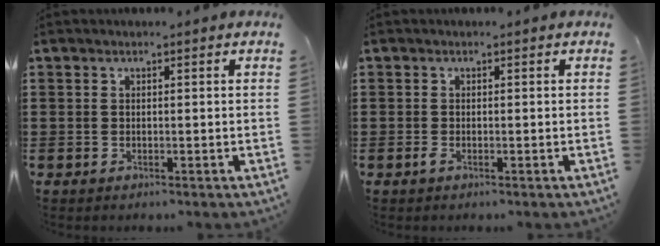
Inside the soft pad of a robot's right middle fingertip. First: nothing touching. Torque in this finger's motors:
{"motor_torque": [0.08, -0.19, 0.00, 0.03]}